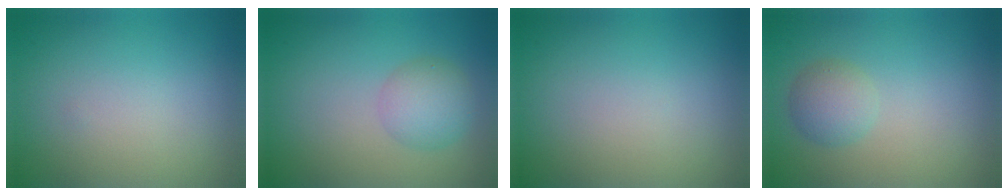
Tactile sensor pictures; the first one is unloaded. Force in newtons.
{"total": 3.1, "press": 3.1, "slide": 0.1}
{"total": 0.0}
{"total": 2.2, "press": 2.2, "slide": 0.2}